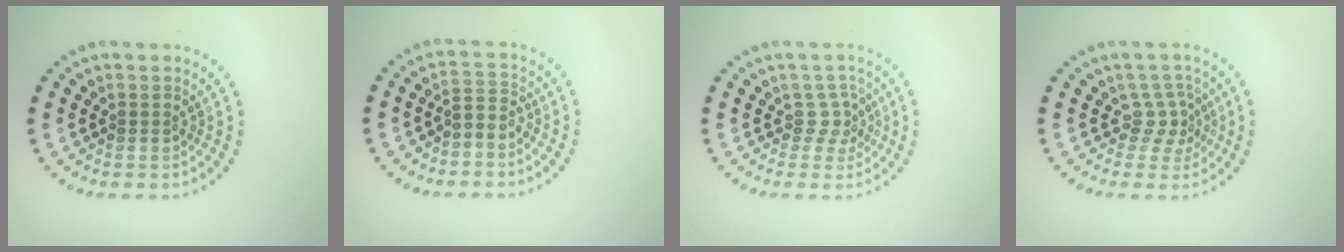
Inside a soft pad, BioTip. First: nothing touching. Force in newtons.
{"total": 2.0, "press": 1.5, "slide": 1.4}
{"total": 1.8, "press": 1.3, "slide": 1.2}
{"total": 2.2, "press": 1.4, "slide": 1.7}